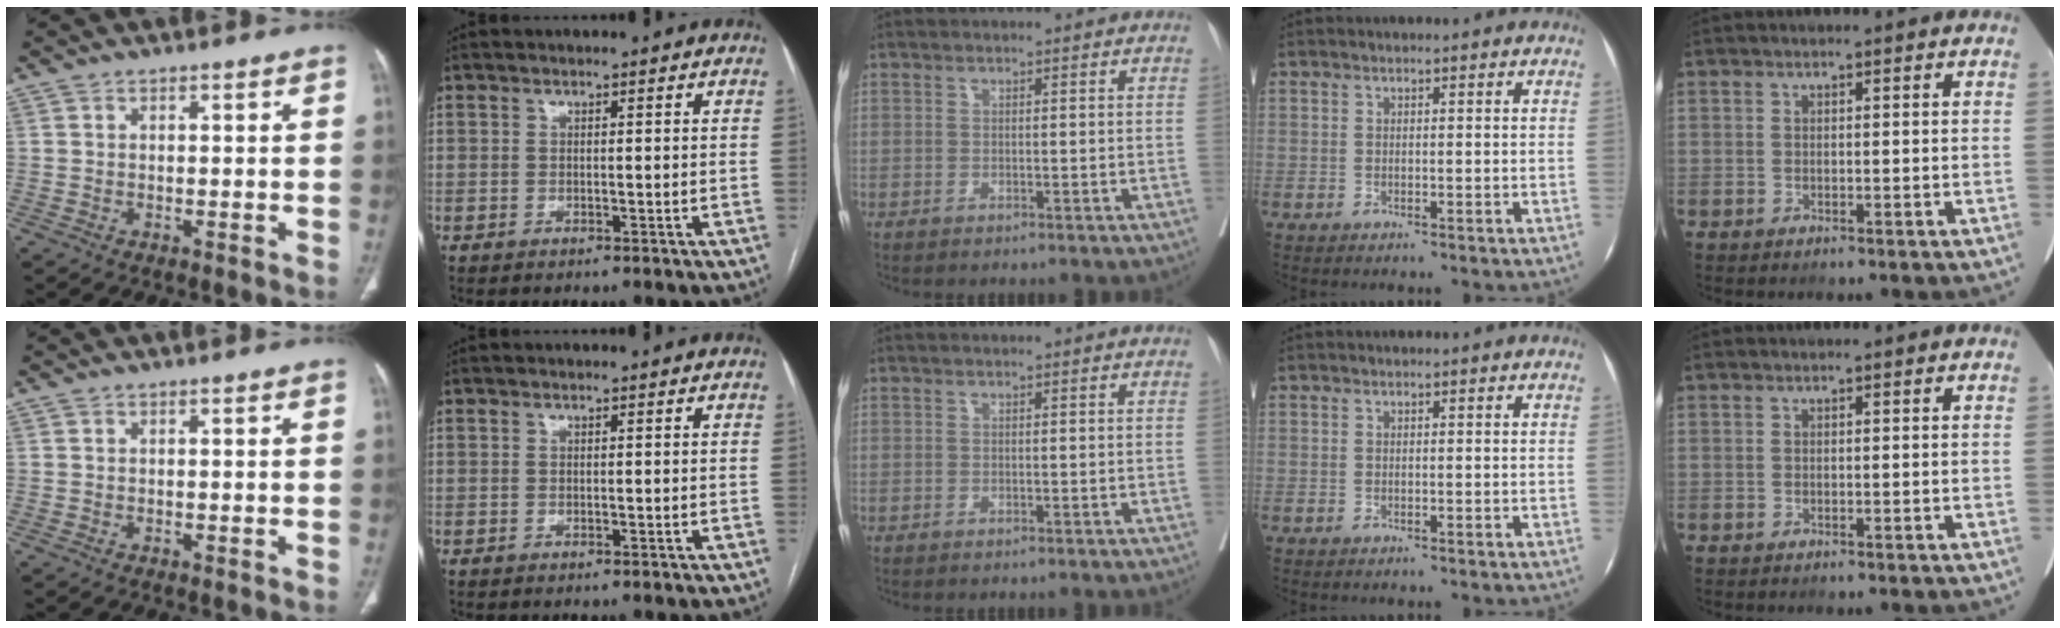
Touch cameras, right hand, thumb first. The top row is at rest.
{}